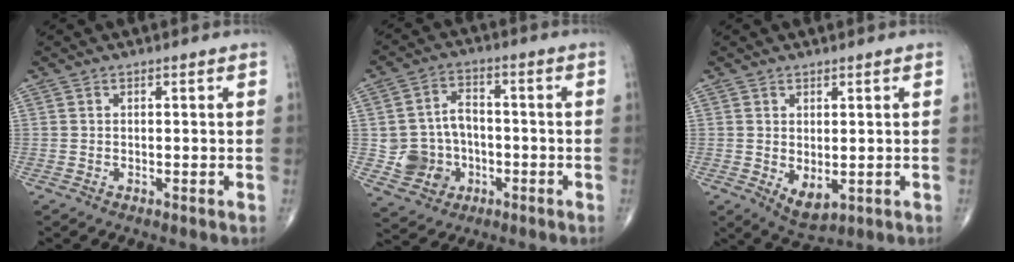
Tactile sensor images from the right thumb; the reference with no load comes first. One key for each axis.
{"total": 9.3, "fx": -2.2, "fy": 8.3, "fz": 3.7, "tx": -0.037, "ty": 0.023, "tz": -0.033}
{"total": 4.6, "fx": -0.4, "fy": 2.5, "fz": 3.8, "tx": -0.055, "ty": -0.009, "tz": 0.008}